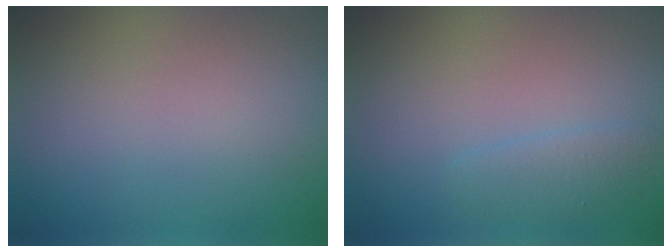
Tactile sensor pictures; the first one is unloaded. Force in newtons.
{"total": 1.6, "press": 1.6, "slide": 0.1}